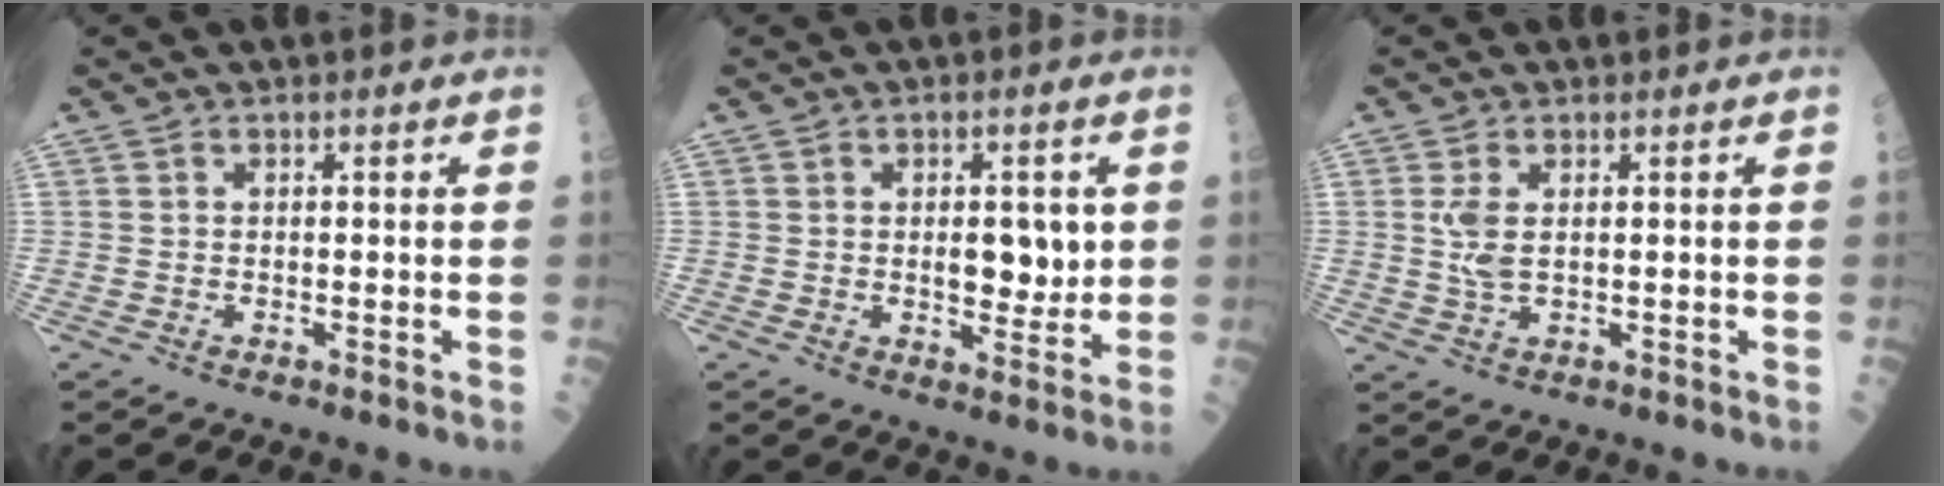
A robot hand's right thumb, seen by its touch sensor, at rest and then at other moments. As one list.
[{"total": 6.9, "force": [0.8, 3.5, 5.9], "torque": [-0.060, -0.009, 0.016]}, {"total": 3.6, "force": [0.7, 1.6, 3.1], "torque": [-0.071, -0.006, 0.021]}]